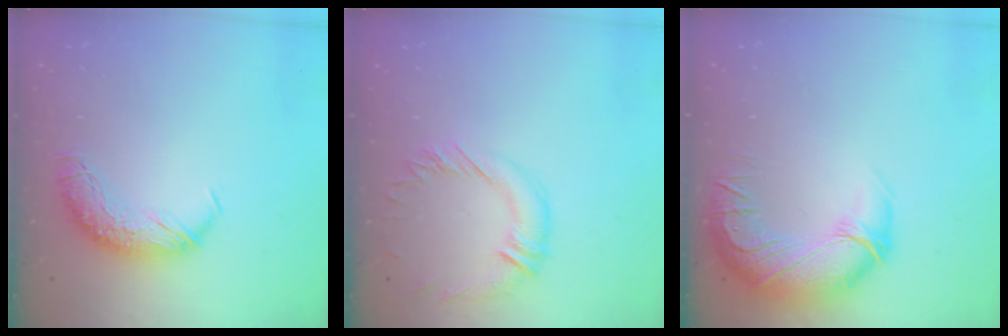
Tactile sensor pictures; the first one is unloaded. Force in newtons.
{"total": 0.8, "press": 0.2, "slide": 0.8}
{"total": 3.8, "press": 2.3, "slide": 3.0}